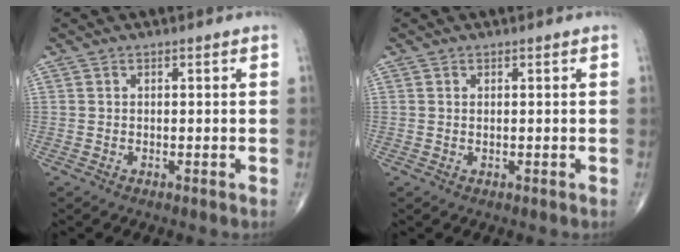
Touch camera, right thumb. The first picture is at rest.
{"total": 0.0}